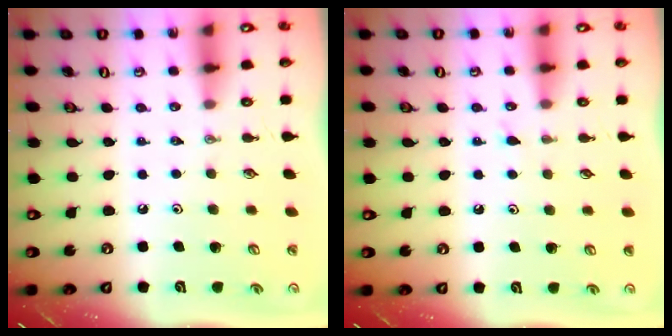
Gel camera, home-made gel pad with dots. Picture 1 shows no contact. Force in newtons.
{"total": 5.3, "press": 5.2, "slide": 0.6}